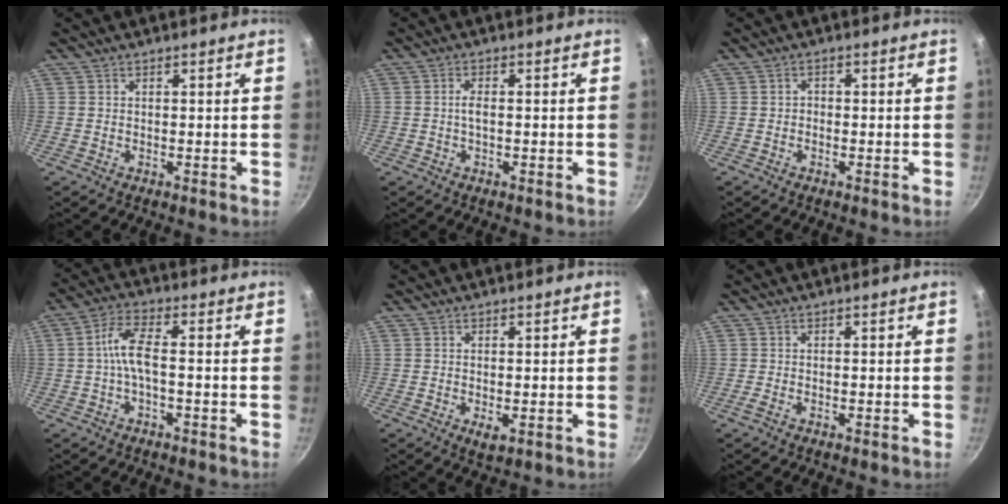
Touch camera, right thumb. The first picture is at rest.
{"total": 2.0, "force": [-0.2, 0.9, 1.7], "torque": [-0.036, 0.007, -0.006]}
{"total": 1.1, "force": [-0.5, 0.8, 0.4], "torque": [-0.005, 0.004, -0.011]}
{"total": 5.9, "force": [-1.2, 2.0, 5.4], "torque": [-0.123, 0.024, -0.031]}
{"total": 2.3, "force": [-0.5, 1.0, 2.0], "torque": [-0.035, -0.009, -0.006]}
{"total": 0.9, "force": [-0.5, 0.1, 0.8], "torque": [-0.027, 0.003, -0.016]}